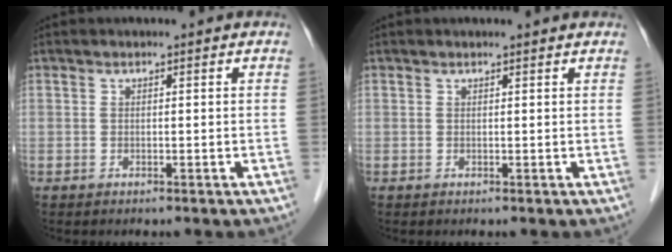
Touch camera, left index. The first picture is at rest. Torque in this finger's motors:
{"motor_torque": [0.18, -0.05, 0.05, -0.01]}